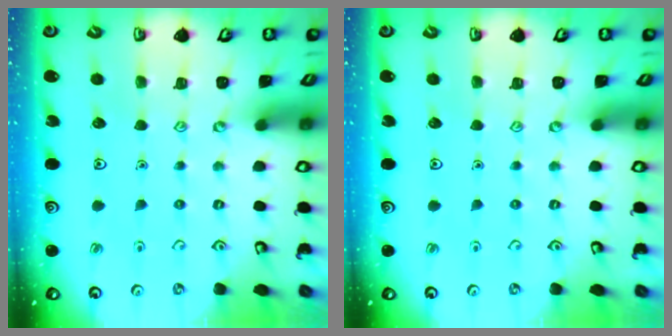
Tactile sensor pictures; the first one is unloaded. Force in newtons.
{"total": 0.0}